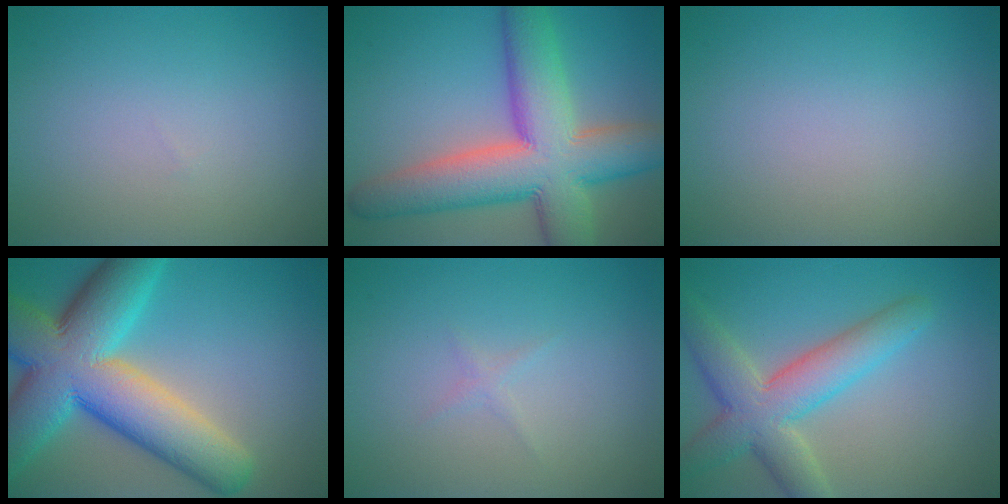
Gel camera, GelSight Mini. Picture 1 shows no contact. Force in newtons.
{"total": 12.2, "press": 12.2, "slide": 0.6}
{"total": 0.0}
{"total": 14.0, "press": 14.0, "slide": 0.7}
{"total": 0.6, "press": 0.6, "slide": 0.0}
{"total": 6.7, "press": 6.7, "slide": 0.6}